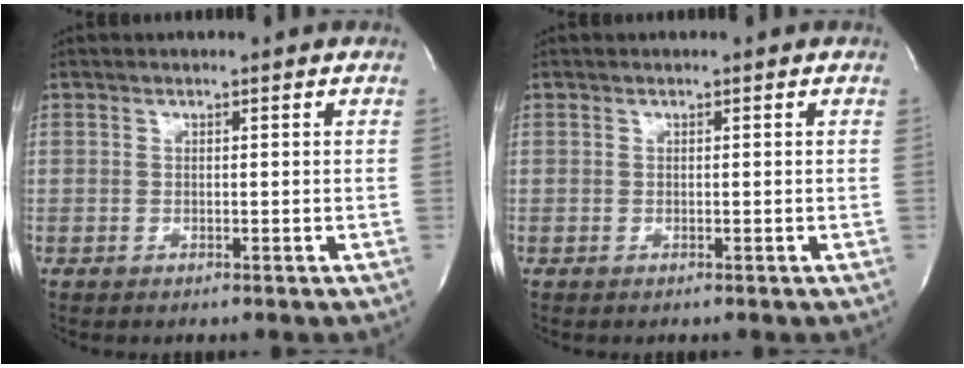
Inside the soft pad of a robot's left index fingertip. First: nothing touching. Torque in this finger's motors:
{"motor_torque": [0.00, 0.00, 0.00, 0.01]}